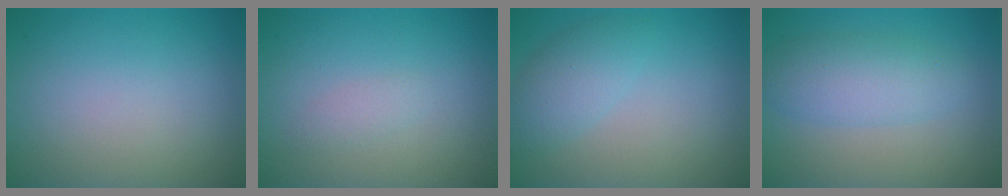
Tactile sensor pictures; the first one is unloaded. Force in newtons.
{"total": 1.0, "press": 1.0, "slide": 0.1}
{"total": 2.8, "press": 2.8, "slide": 0.1}
{"total": 4.0, "press": 4.0, "slide": 0.1}